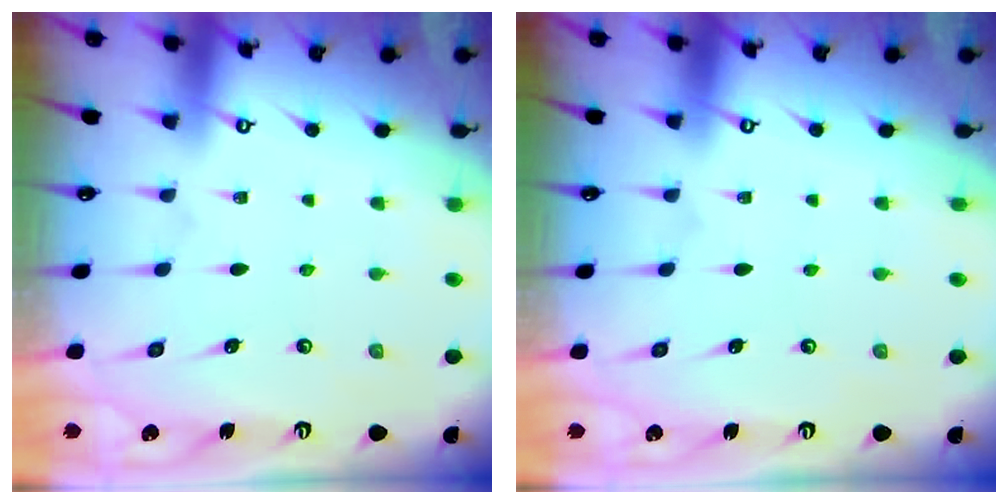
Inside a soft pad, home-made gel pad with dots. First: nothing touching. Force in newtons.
{"total": 0.0}